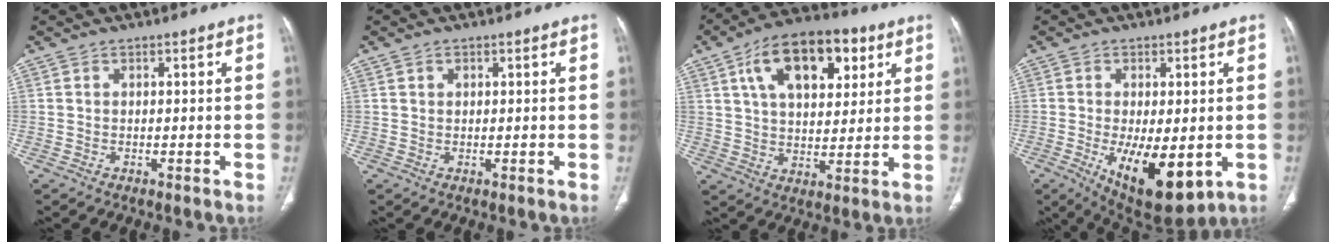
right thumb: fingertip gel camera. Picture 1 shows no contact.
{"total": 0.9, "force": [0.5, 0.7, 0.4], "torque": [0.000, 0.000, 0.009]}
{"total": 17.7, "force": [7.3, 9.8, 12.8], "torque": [-0.162, -0.006, 0.117]}
{"total": 13.4, "force": [-3.4, 5.8, 11.5], "torque": [-0.173, -0.021, -0.031]}